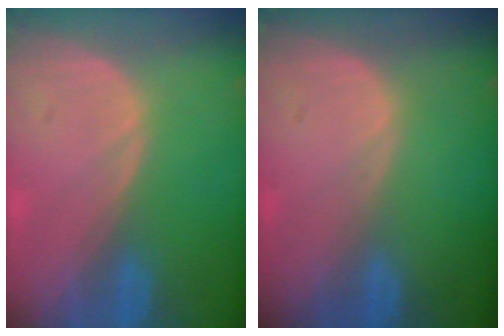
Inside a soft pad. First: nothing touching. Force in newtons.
{"total": 0.0}